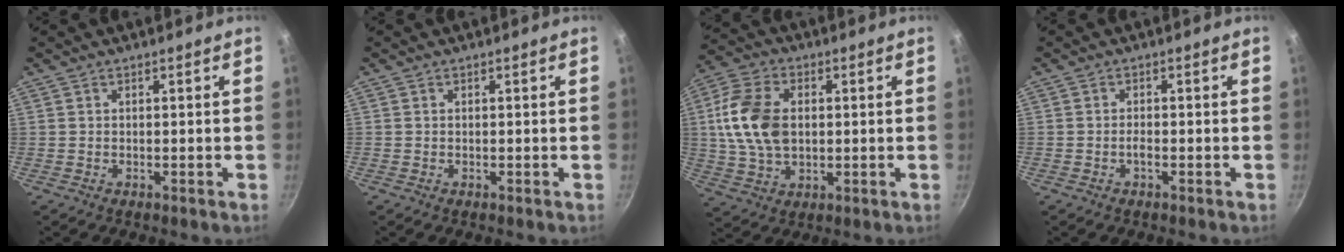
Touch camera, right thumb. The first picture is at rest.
{"total": 0.0}
{"total": 13.6, "force": [1.2, 9.1, 10.1], "torque": [-0.183, 0.006, 0.018]}
{"total": 1.3, "force": [-0.6, 0.5, 1.0], "torque": [-0.019, 0.008, -0.014]}